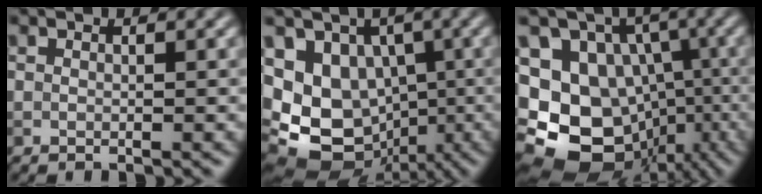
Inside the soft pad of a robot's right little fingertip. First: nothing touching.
{"total": 12.2, "force": [-0.5, 9.9, 7.2], "torque": [-0.119, -0.007, -0.008]}
{"total": 18.0, "force": [-4.9, 15.1, 8.6], "torque": [-0.176, -0.013, -0.074]}